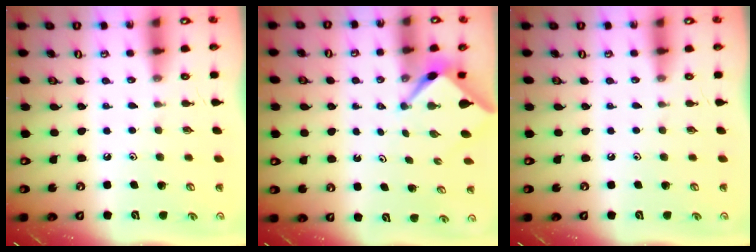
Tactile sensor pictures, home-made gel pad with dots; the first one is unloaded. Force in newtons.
{"total": 2.5, "press": 2.5, "slide": 0.3}
{"total": 0.0}